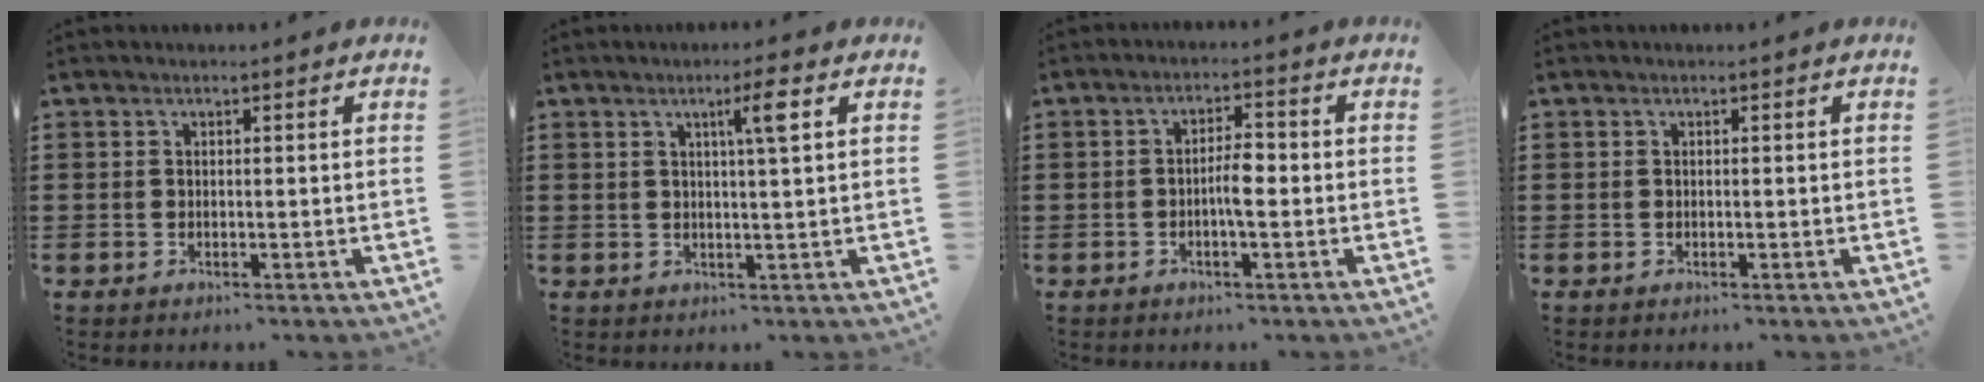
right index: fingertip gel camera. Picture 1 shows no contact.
{"total": 3.9, "force": [1.5, -0.3, 3.6], "torque": [-0.057, -0.008, 0.017]}
{"total": 4.0, "force": [-0.7, 1.0, 3.8], "torque": [-0.074, 0.002, -0.017]}
{"total": 0.0}